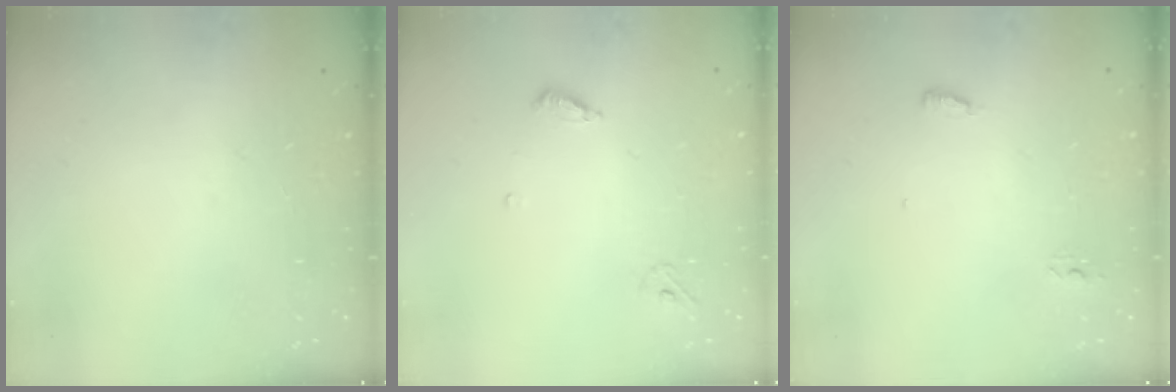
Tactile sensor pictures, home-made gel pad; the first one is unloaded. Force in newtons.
{"total": 5.9, "press": 5.9, "slide": 0.6}
{"total": 4.2, "press": 4.0, "slide": 1.3}